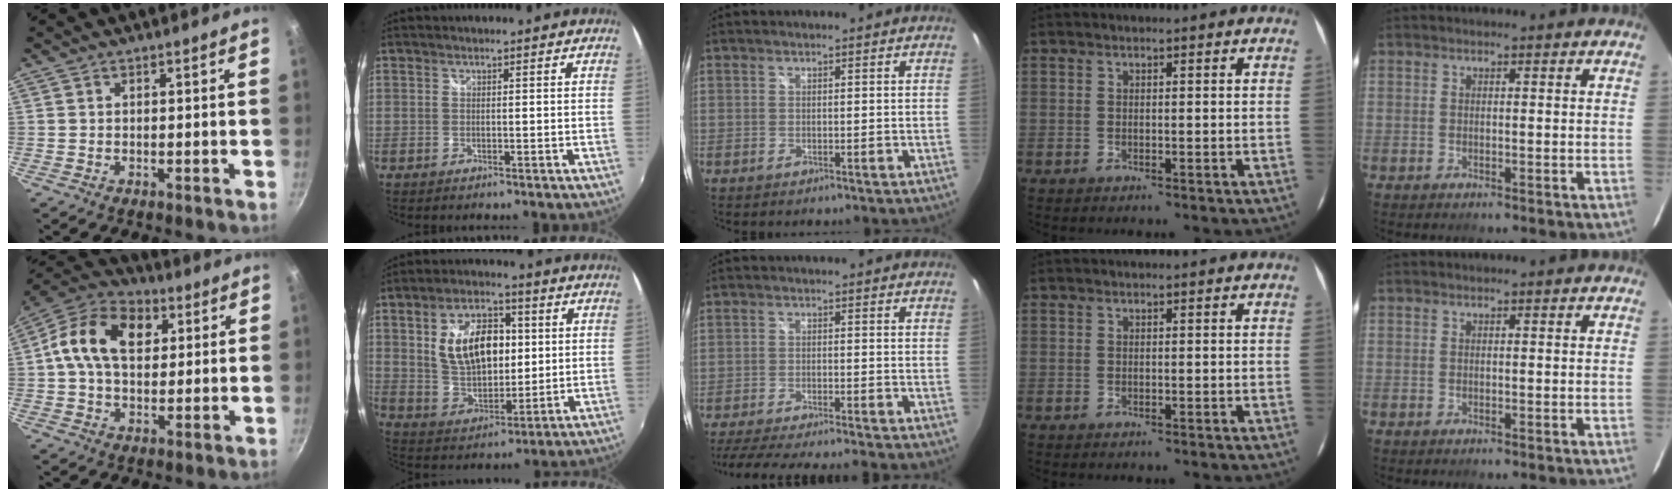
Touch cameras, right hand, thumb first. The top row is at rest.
{"thumb": {"total": 15.3, "force": [3.6, 10.5, 10.6], "torque": [-0.157, 0.015, 0.042]}, "index": {"total": 14.0, "force": [2.8, 8.2, 10.9], "torque": [-0.199, 0.011, 0.061]}, "middle": {"total": 13.0, "force": [-11.7, 0.1, 5.8], "torque": [-0.129, -0.018, -0.186]}}